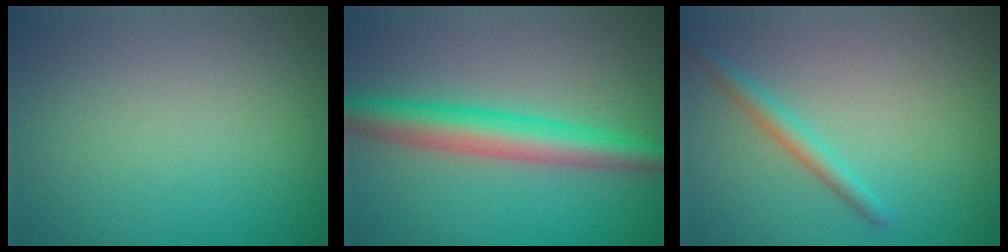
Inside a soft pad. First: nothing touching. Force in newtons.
{"total": 5.0, "press": 5.0, "slide": 0.1}
{"total": 1.8, "press": 1.8, "slide": 0.0}